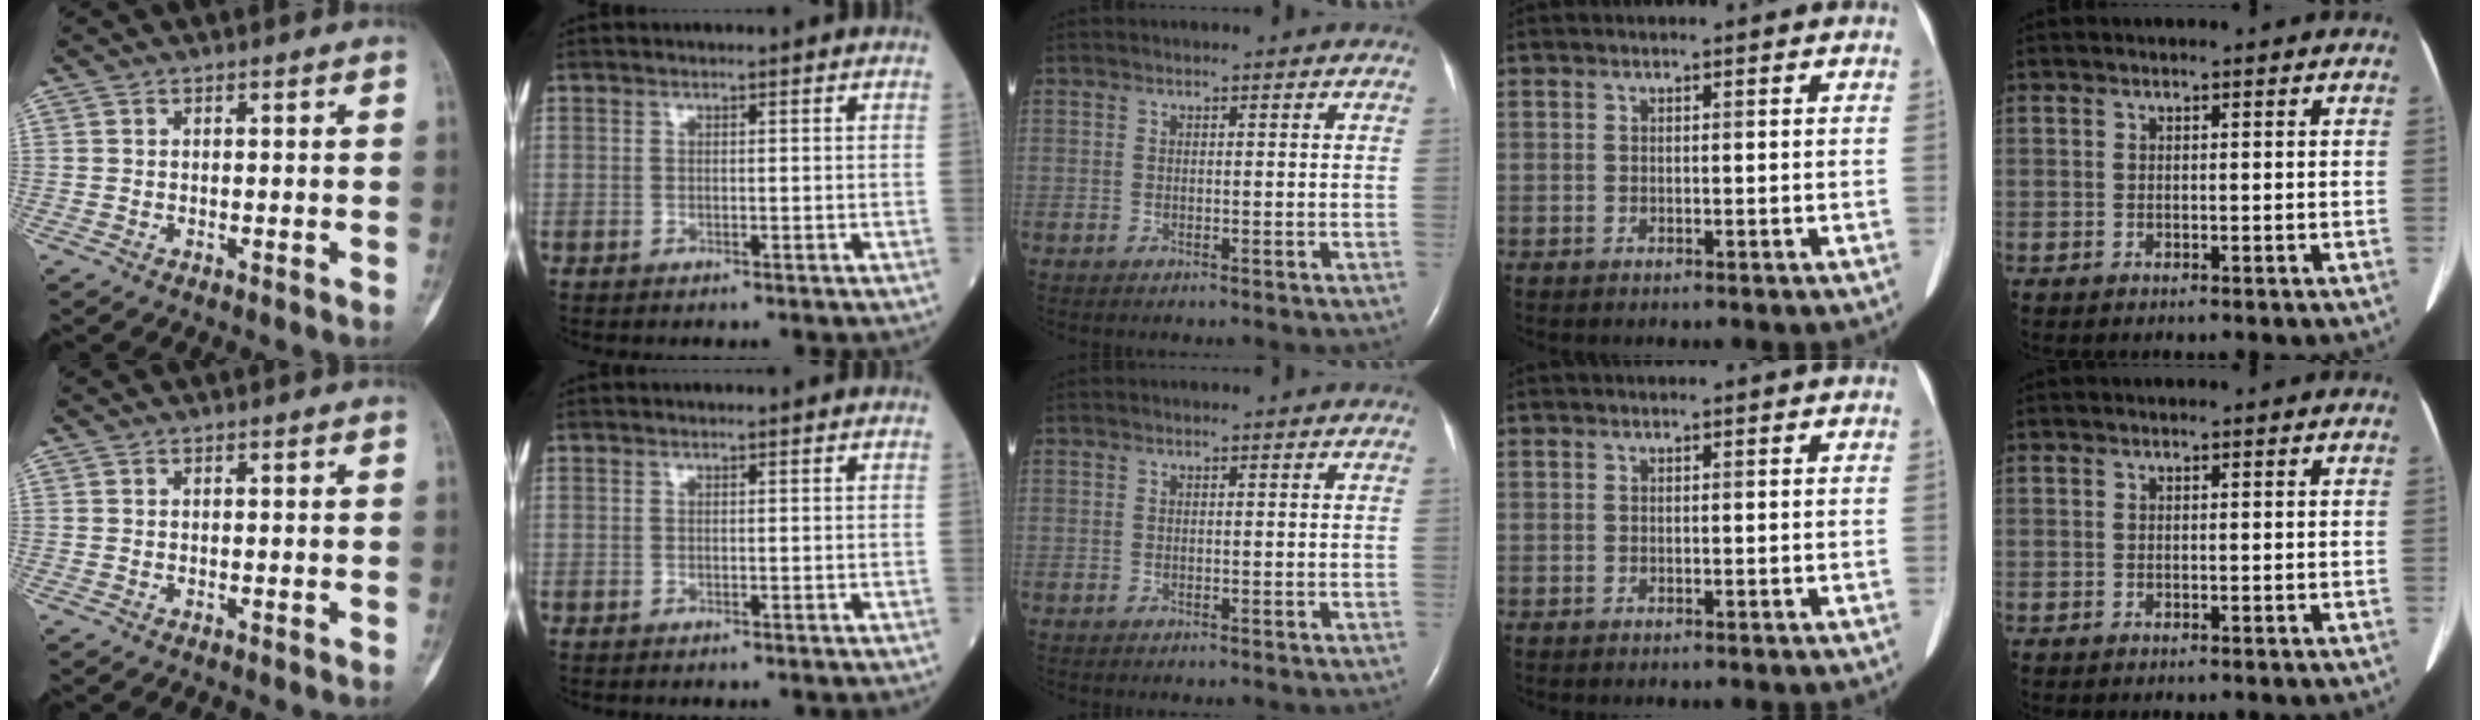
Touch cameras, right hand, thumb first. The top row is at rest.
{}